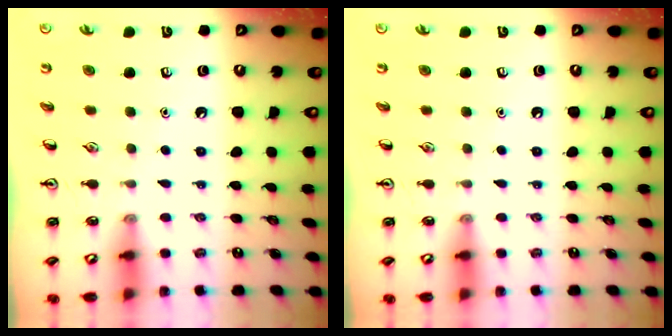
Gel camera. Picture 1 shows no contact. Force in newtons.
{"total": 0.0}